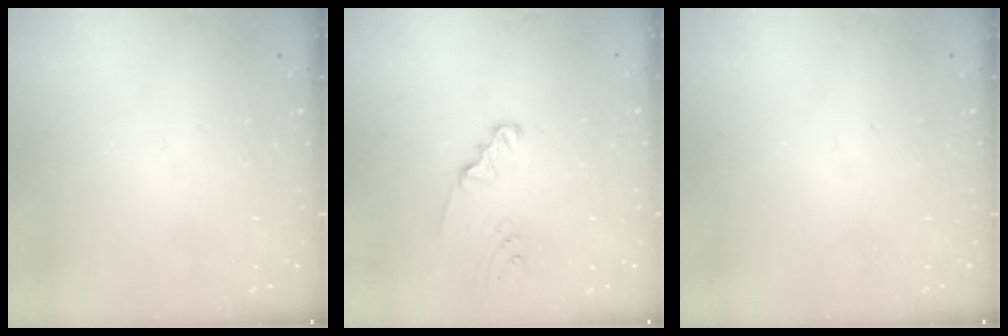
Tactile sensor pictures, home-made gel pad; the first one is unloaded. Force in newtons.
{"total": 2.3, "press": 2.3, "slide": 0.3}
{"total": 0.0}